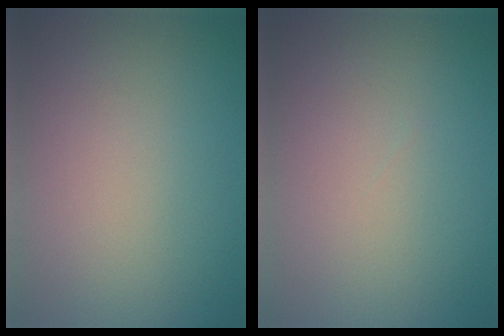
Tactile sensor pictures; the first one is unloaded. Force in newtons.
{"total": 0.0}